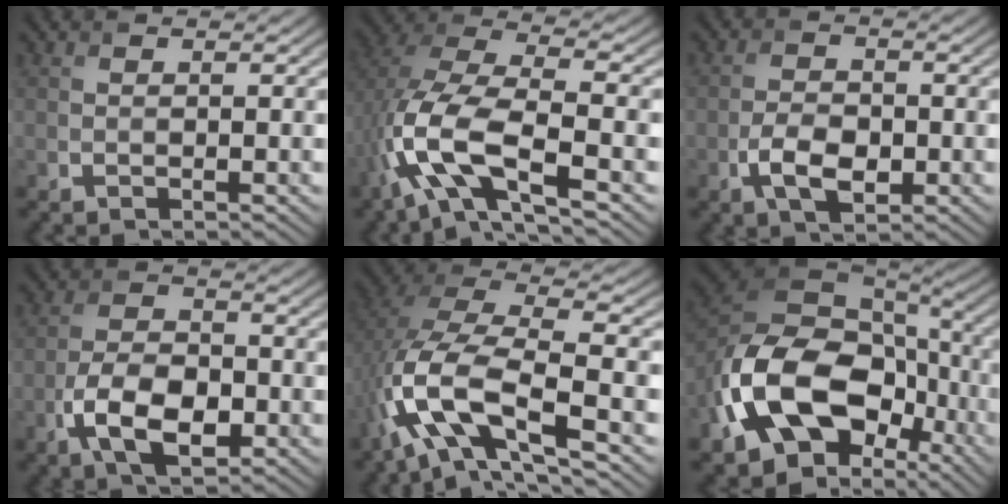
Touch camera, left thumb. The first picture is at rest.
{"total": 13.5, "force": [-4.8, 5.8, 11.2], "torque": [-0.269, -0.012, -0.095]}
{"total": 4.8, "force": [-1.7, 2.8, 3.5], "torque": [-0.071, -0.002, -0.035]}
{"total": 7.9, "force": [-3.1, 4.3, 5.9], "torque": [-0.118, -0.004, -0.066]}
{"total": 14.9, "force": [-4.9, 6.4, 12.5], "torque": [-0.284, -0.012, -0.092]}
{"total": 19.2, "force": [-6.0, 13.2, 12.6], "torque": [-0.295, -0.035, -0.100]}